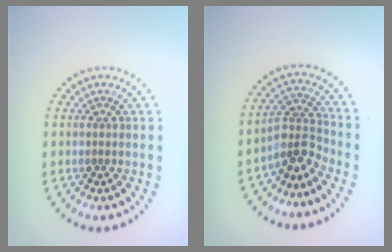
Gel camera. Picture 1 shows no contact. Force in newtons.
{"total": 3.3, "press": 2.3, "slide": 2.3}